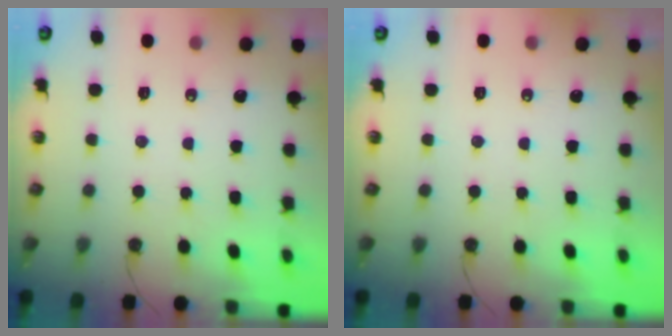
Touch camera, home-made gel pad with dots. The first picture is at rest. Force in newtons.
{"total": 0.0}